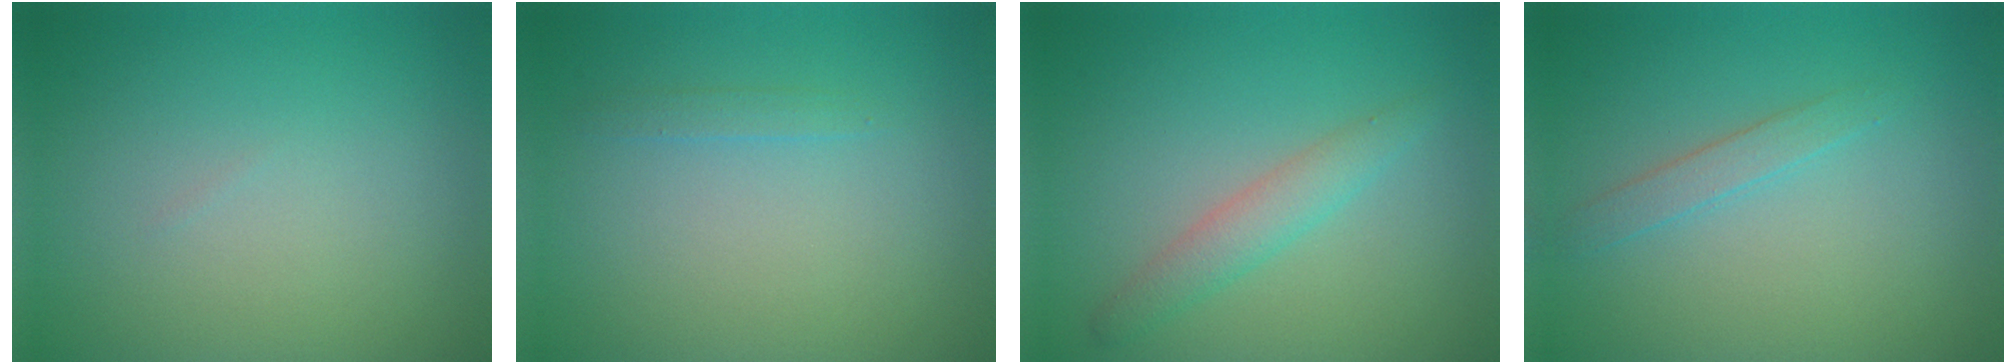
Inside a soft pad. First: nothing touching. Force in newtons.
{"total": 0.7, "press": 0.7, "slide": 0.1}
{"total": 2.3, "press": 2.3, "slide": 0.0}
{"total": 1.5, "press": 1.5, "slide": 0.1}